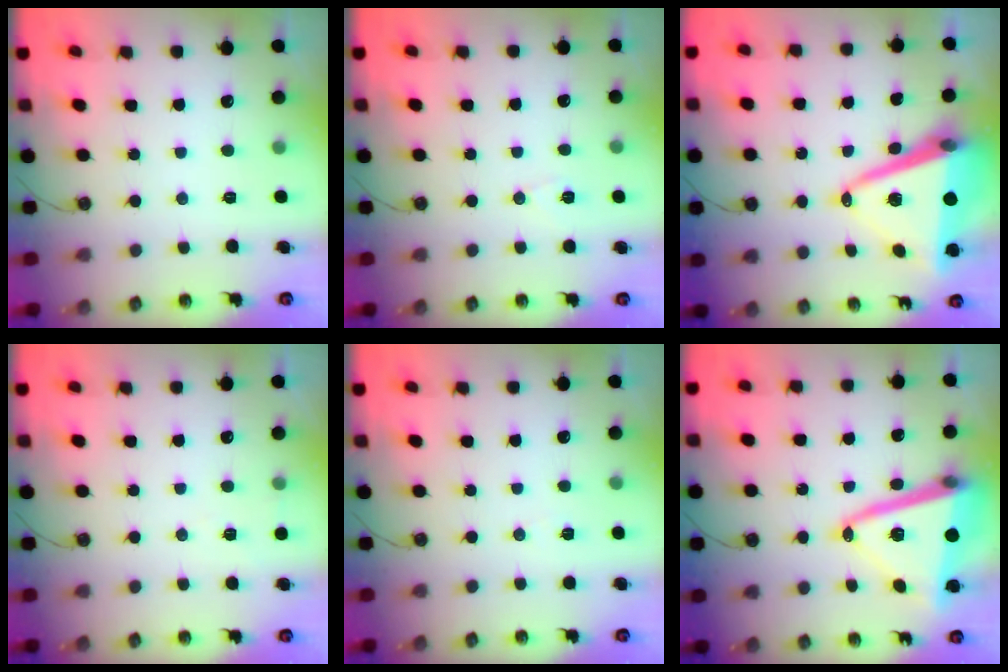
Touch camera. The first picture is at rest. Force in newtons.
{"total": 5.6, "press": 5.0, "slide": 2.5}
{"total": 15.7, "press": 15.1, "slide": 4.1}
{"total": 4.2, "press": 2.4, "slide": 3.4}
{"total": 4.3, "press": 3.2, "slide": 2.8}
{"total": 17.8, "press": 17.6, "slide": 2.6}